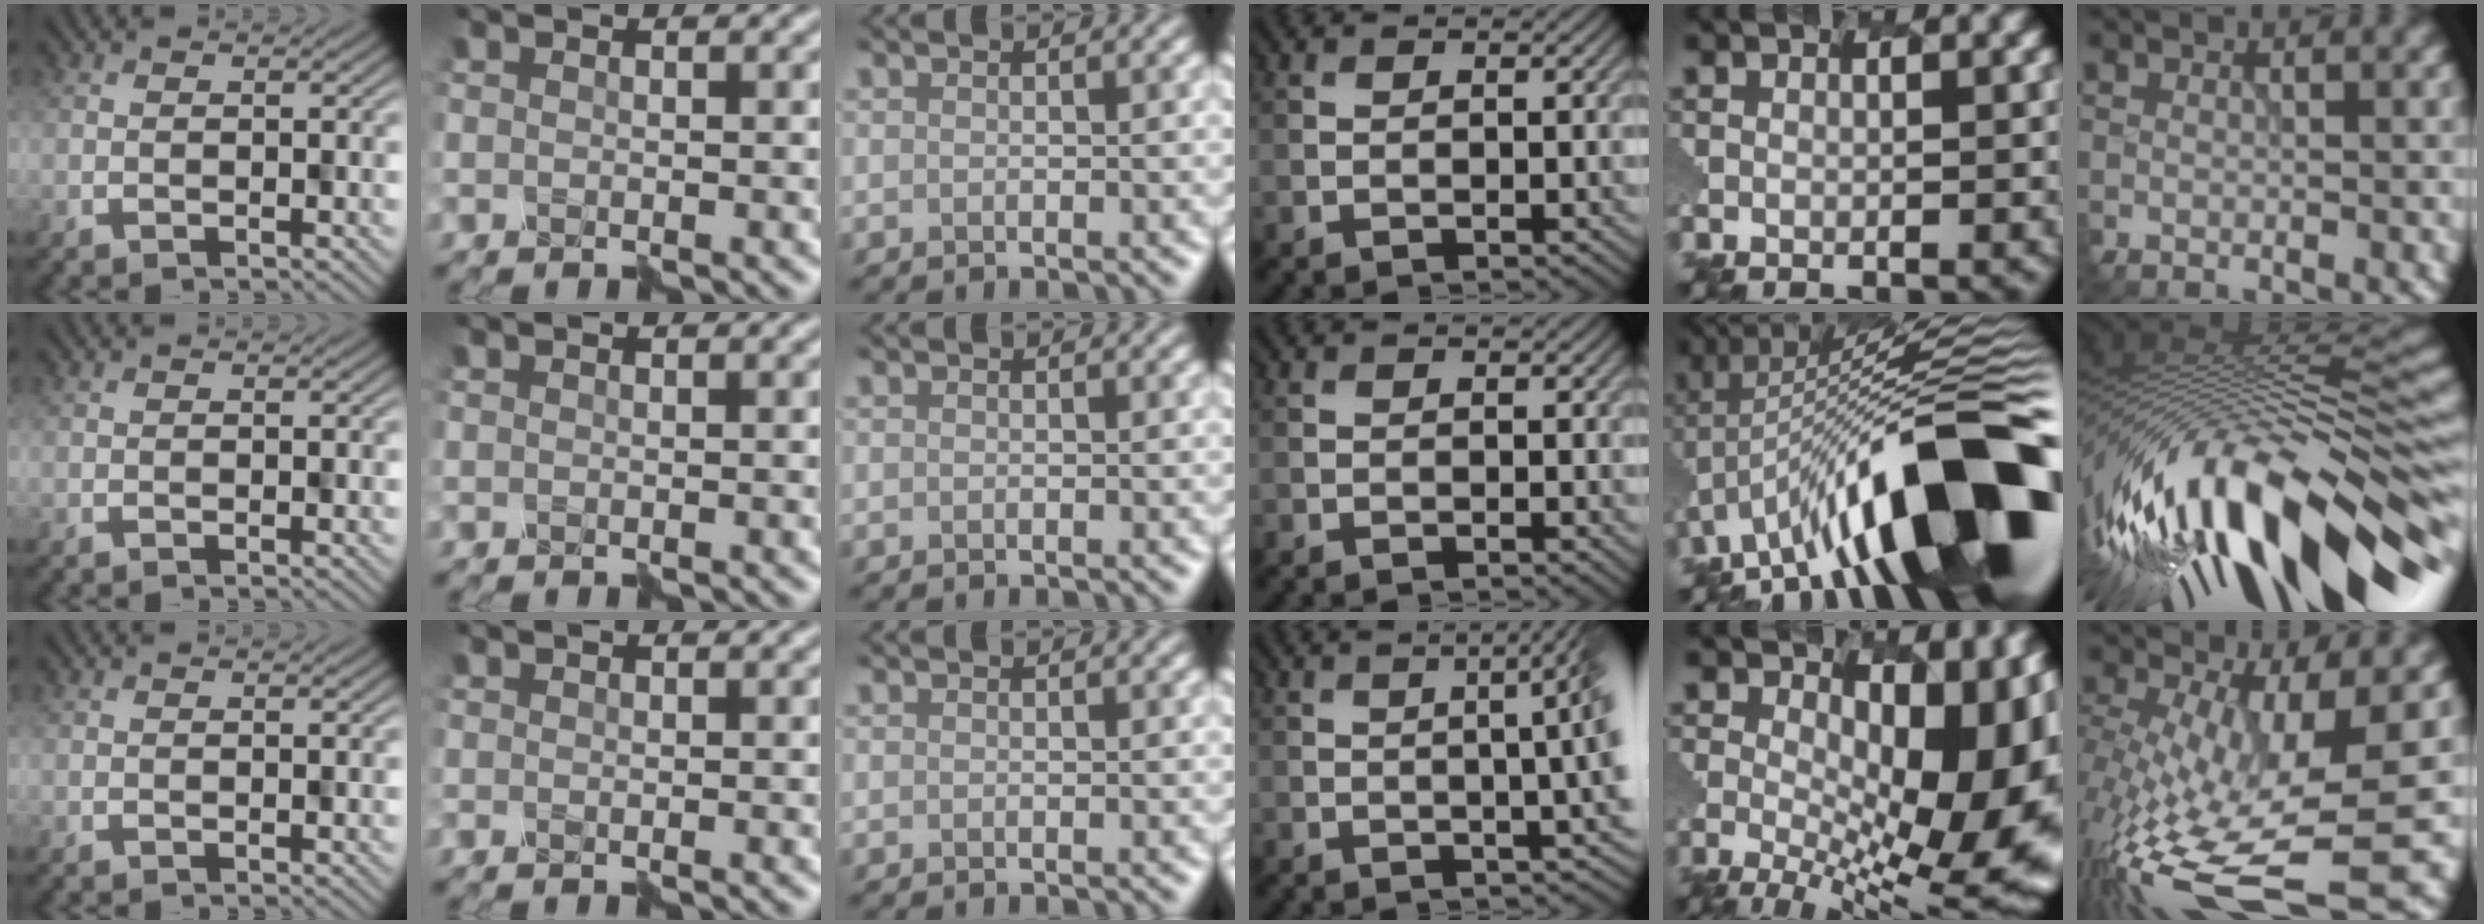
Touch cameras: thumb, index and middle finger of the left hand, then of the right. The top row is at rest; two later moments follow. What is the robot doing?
{"motion": "disassemble", "object": "hinged jar"}